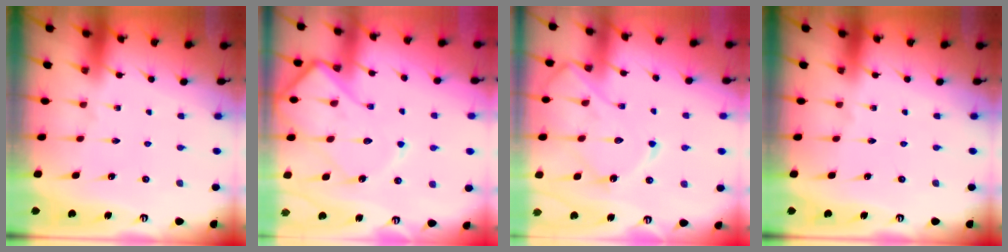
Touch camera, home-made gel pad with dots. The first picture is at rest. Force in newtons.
{"total": 14.7, "press": 14.6, "slide": 1.4}
{"total": 14.0, "press": 13.9, "slide": 1.1}
{"total": 0.0}